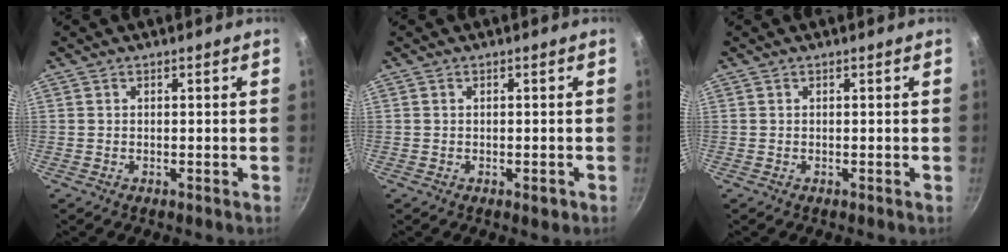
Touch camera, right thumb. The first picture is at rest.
{"total": 1.5, "force": [-0.5, 0.8, 1.2], "torque": [-0.012, 0.003, -0.007]}
{"total": 0.0}